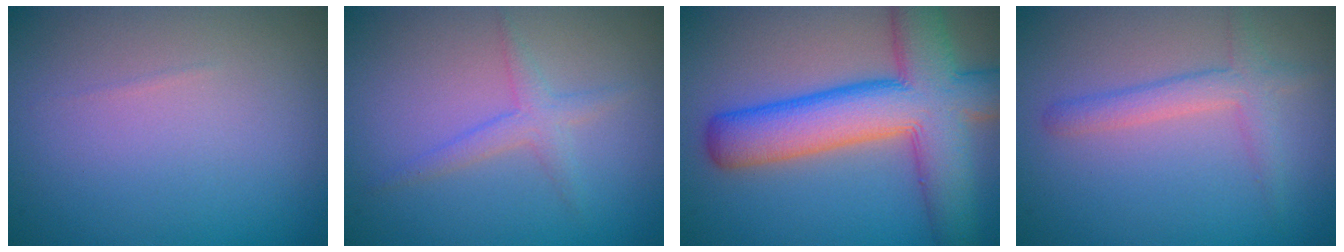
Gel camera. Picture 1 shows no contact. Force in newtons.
{"total": 1.8, "press": 1.8, "slide": 0.0}
{"total": 10.9, "press": 10.9, "slide": 0.6}
{"total": 2.5, "press": 2.5, "slide": 0.2}